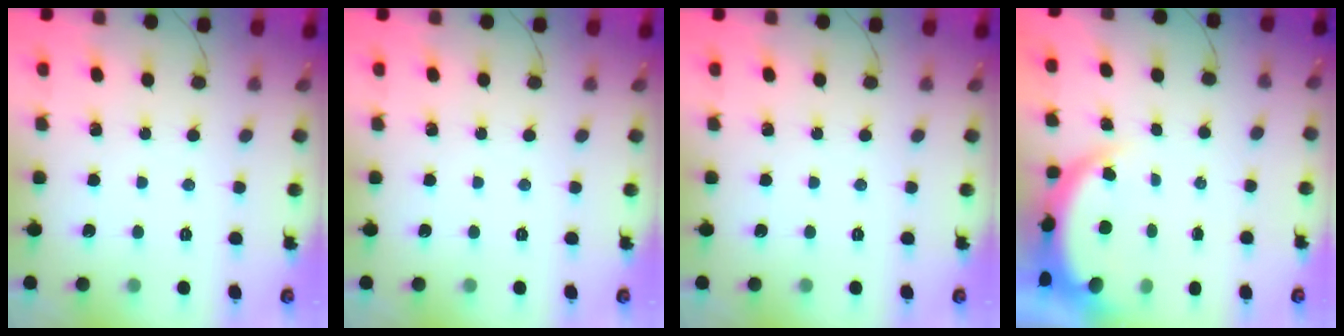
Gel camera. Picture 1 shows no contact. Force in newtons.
{"total": 0.0}
{"total": 0.0}
{"total": 4.5, "press": 4.5, "slide": 0.7}